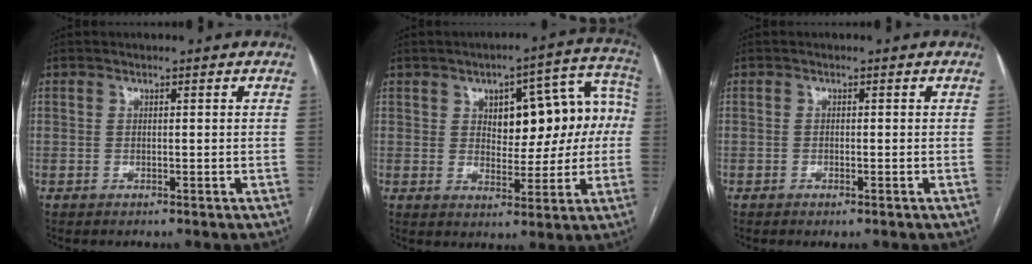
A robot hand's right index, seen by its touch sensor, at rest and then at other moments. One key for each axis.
{"total": 13.0, "fx": 1.6, "fy": 5.8, "fz": 11.5, "tx": -0.136, "ty": 0.046, "tz": 0.031}
{"total": 0.9, "fx": -0.6, "fy": 0.1, "fz": 0.7, "tx": -0.013, "ty": -0.002, "tz": -0.008}